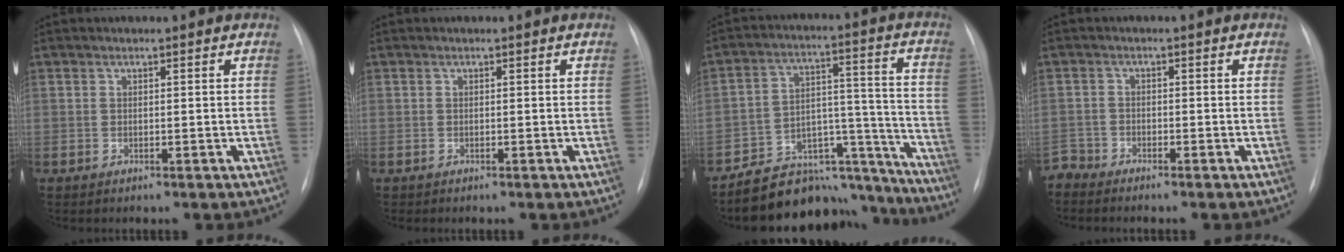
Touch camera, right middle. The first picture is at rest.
{"total": 0.0}
{"total": 17.3, "force": [-16.1, 5.6, 2.8], "torque": [-0.017, 0.068, -0.237]}
{"total": 2.3, "force": [-2.3, 0.0, -0.6], "torque": [0.017, -0.010, -0.043]}